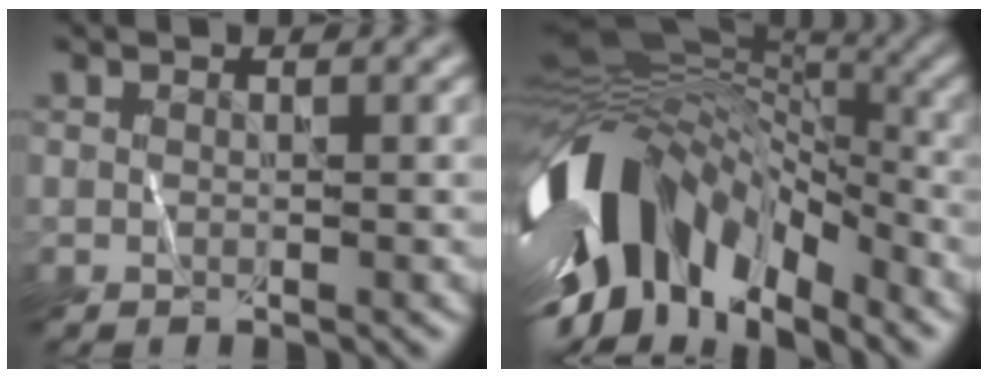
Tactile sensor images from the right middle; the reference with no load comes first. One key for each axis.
{"total": 14.3, "fx": -6.1, "fy": 8.3, "fz": 9.9, "tx": -0.197, "ty": 0.006, "tz": -0.108}